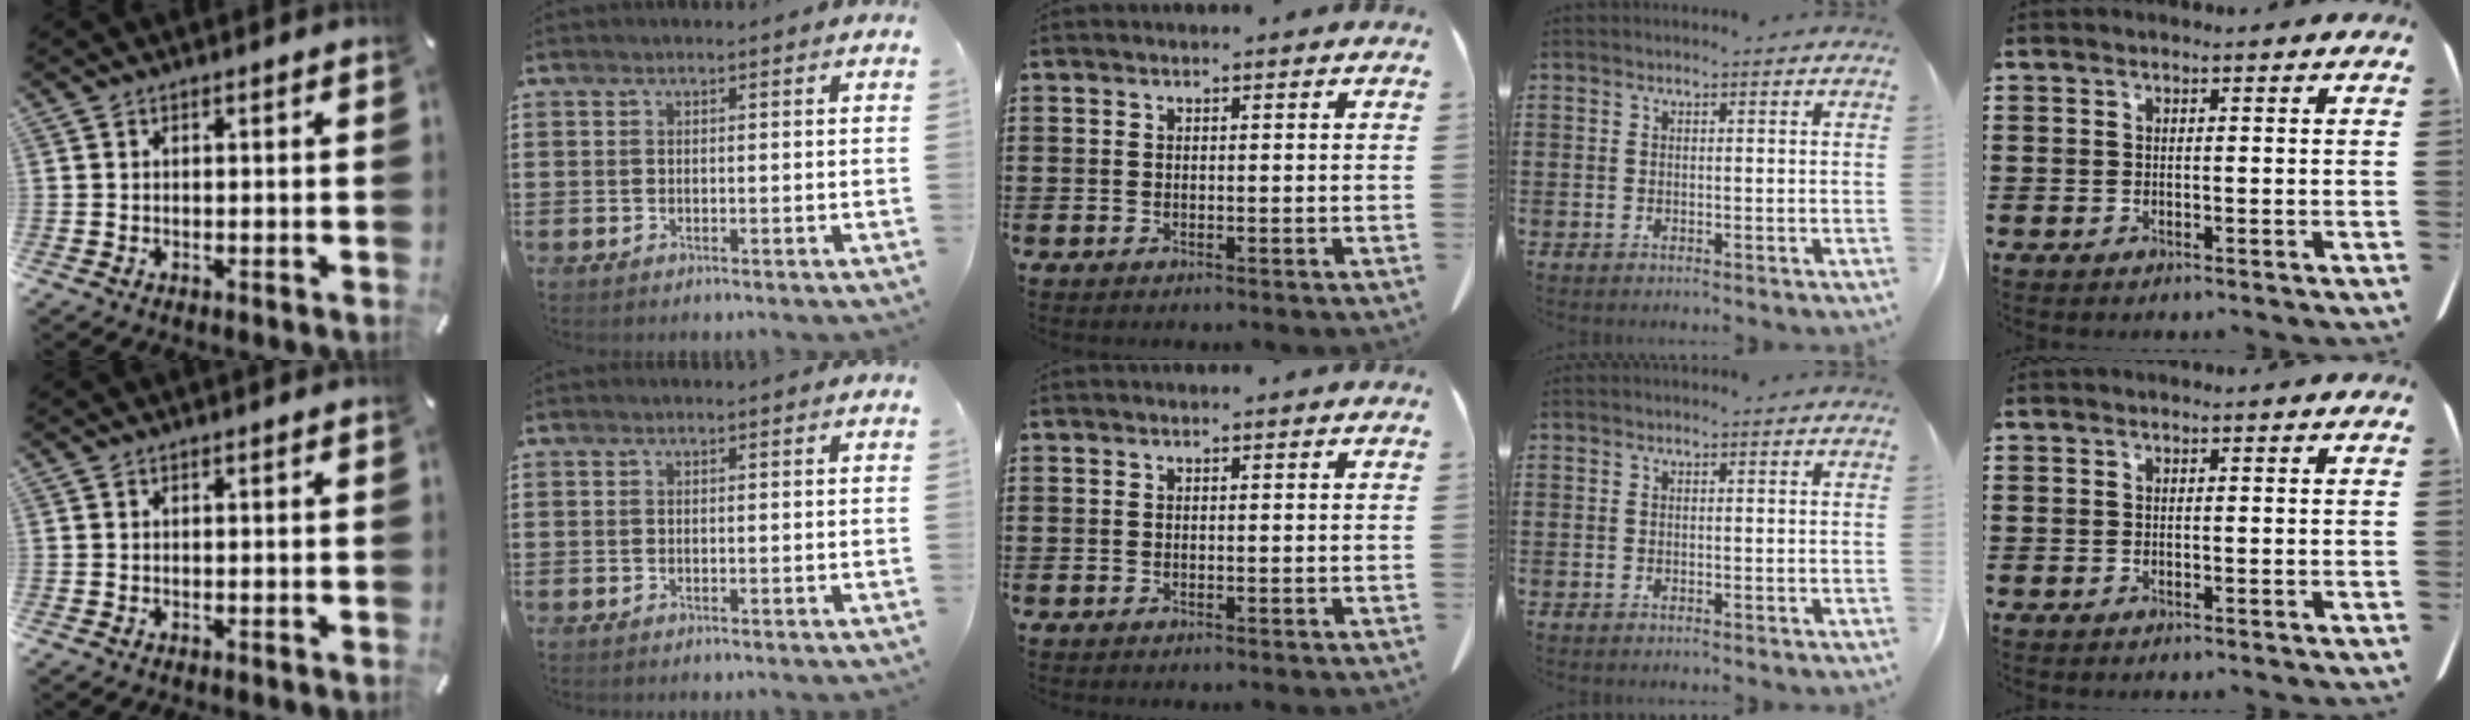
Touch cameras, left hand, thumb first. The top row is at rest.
{}